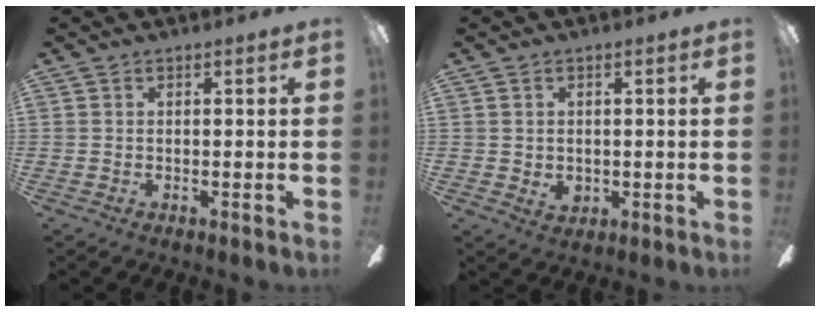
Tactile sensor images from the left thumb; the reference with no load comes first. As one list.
[{"total": 2.5, "force": [0.3, 2.1, 1.3], "torque": [-0.016, 0.000, 0.004]}]